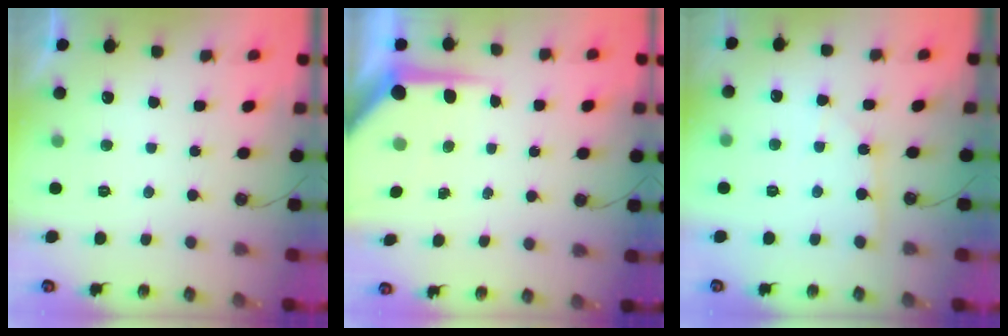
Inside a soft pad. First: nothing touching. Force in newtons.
{"total": 7.1, "press": 7.0, "slide": 0.8}
{"total": 2.2, "press": 2.1, "slide": 0.3}